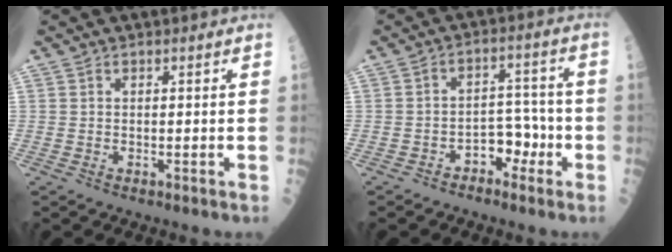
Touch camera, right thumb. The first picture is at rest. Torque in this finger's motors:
{"motor_torque": [-0.09, -0.09, 0.45, -0.20, 0.02]}